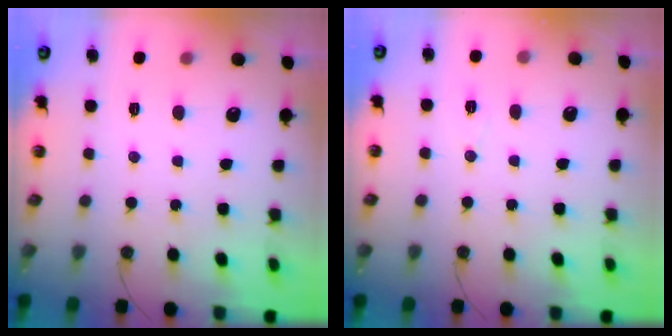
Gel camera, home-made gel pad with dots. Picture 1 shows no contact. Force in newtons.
{"total": 5.7, "press": 3.5, "slide": 4.4}